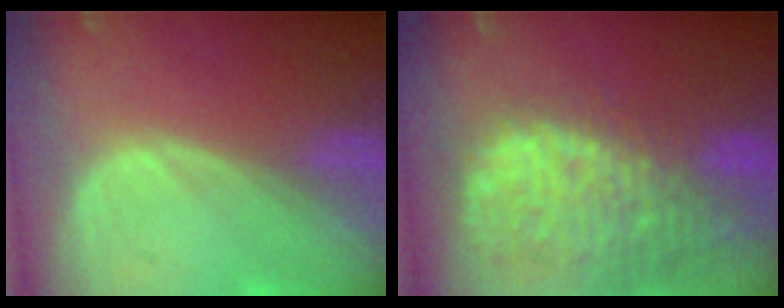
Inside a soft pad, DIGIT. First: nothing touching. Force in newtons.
{"total": 14.4, "press": 11.7, "slide": 8.3}